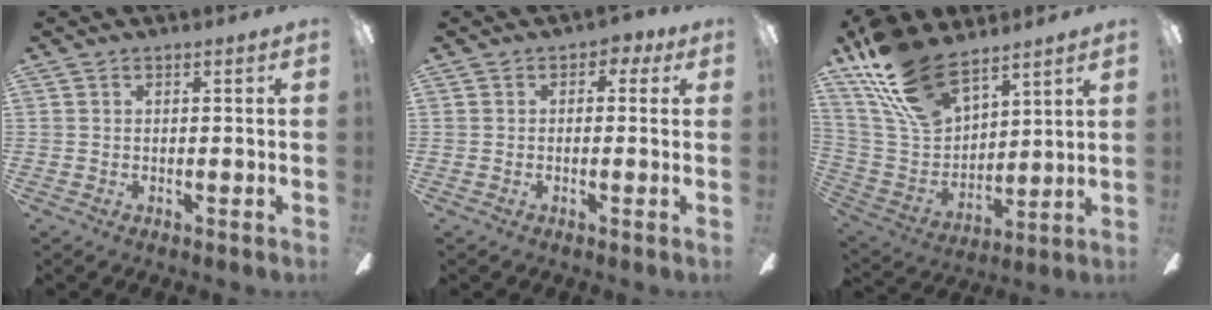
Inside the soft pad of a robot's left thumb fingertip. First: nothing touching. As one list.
[{"total": 2.4, "force": [-0.3, 2.0, 1.3], "torque": [-0.018, 0.009, -0.007]}, {"total": 20.1, "force": [14.3, 9.8, 10.2], "torque": [-0.217, -0.071, 0.265]}]